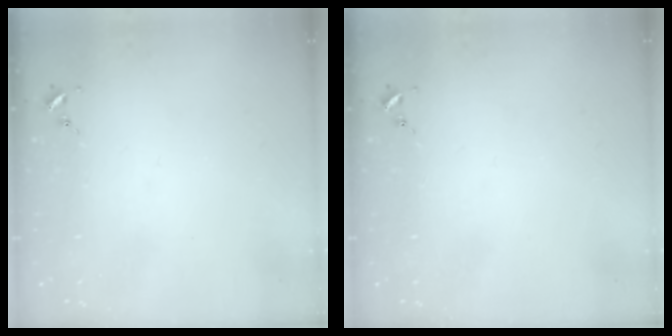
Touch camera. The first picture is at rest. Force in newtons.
{"total": 0.0}